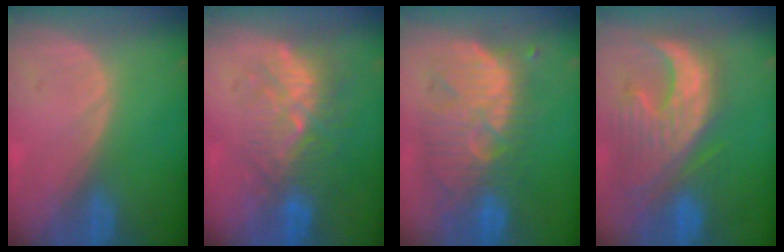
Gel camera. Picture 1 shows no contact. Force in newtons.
{"total": 9.1, "press": 8.4, "slide": 3.4}
{"total": 11.0, "press": 10.5, "slide": 3.0}
{"total": 12.6, "press": 11.2, "slide": 5.8}